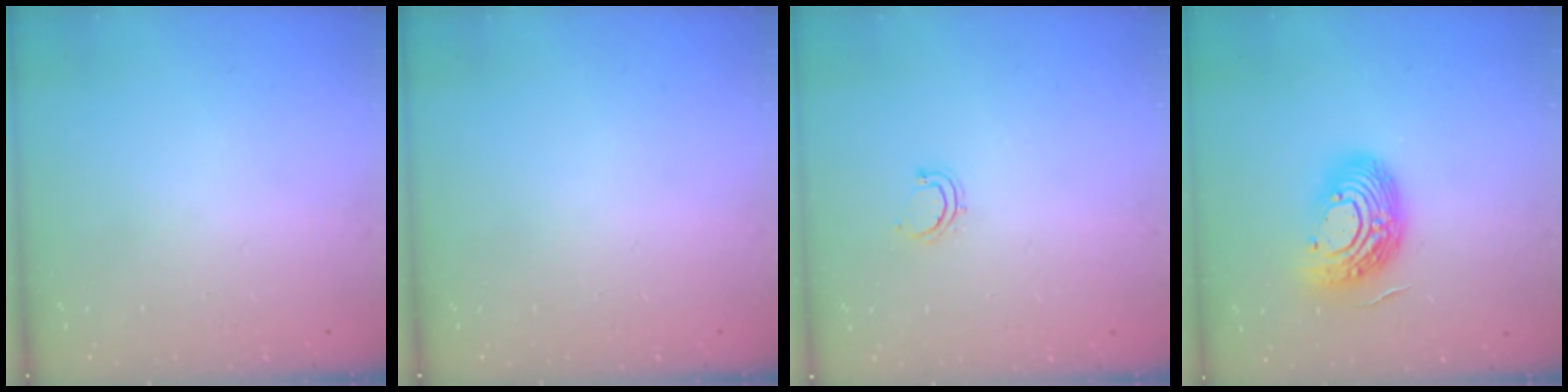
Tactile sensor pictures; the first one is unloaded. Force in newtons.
{"total": 0.0}
{"total": 3.7, "press": 3.5, "slide": 1.2}
{"total": 16.2, "press": 16.1, "slide": 1.2}